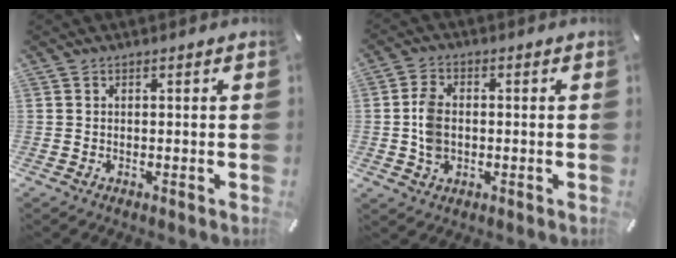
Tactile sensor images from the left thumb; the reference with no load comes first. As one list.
[{"total": 6.1, "force": [-0.3, 4.5, 4.1], "torque": [-0.088, 0.007, -0.005]}]